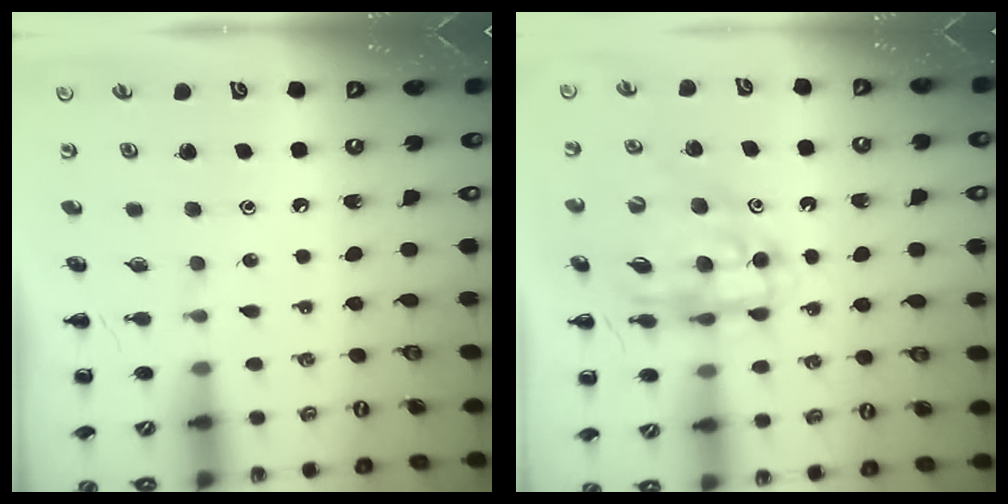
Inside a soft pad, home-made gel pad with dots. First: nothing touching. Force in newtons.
{"total": 12.3, "press": 11.7, "slide": 3.6}